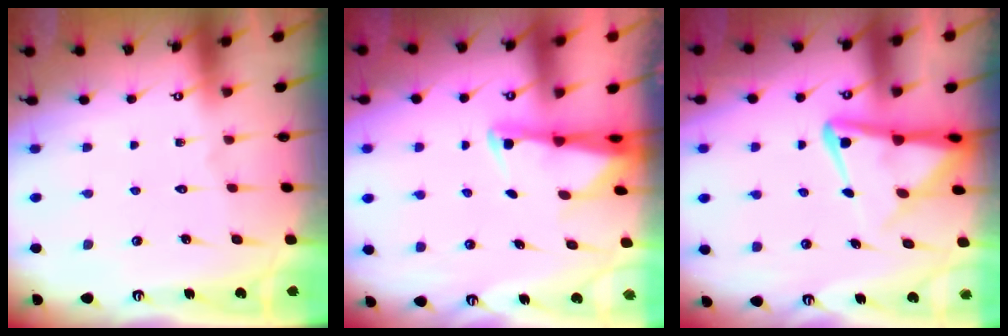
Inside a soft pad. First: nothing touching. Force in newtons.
{"total": 2.5, "press": 2.5, "slide": 0.5}
{"total": 8.6, "press": 8.6, "slide": 0.9}